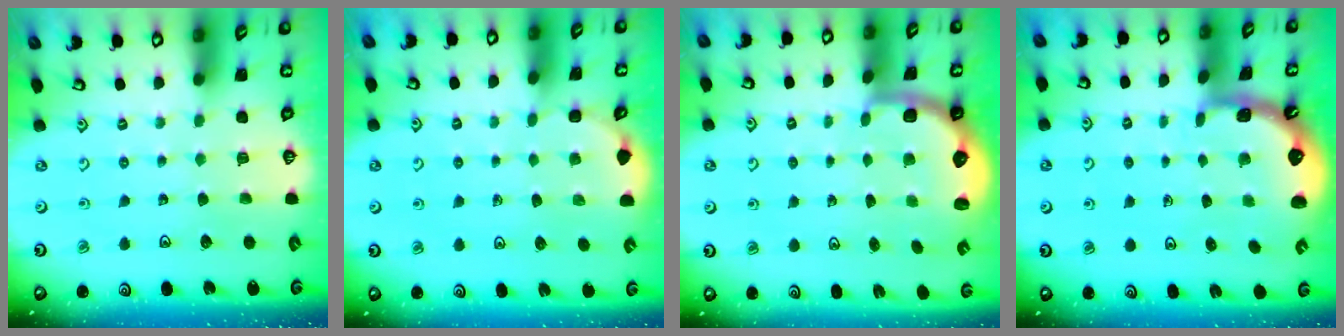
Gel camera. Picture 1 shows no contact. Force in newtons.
{"total": 1.8, "press": 1.7, "slide": 0.0}
{"total": 3.0, "press": 2.1, "slide": 2.1}
{"total": 1.0, "press": 1.0, "slide": 0.2}